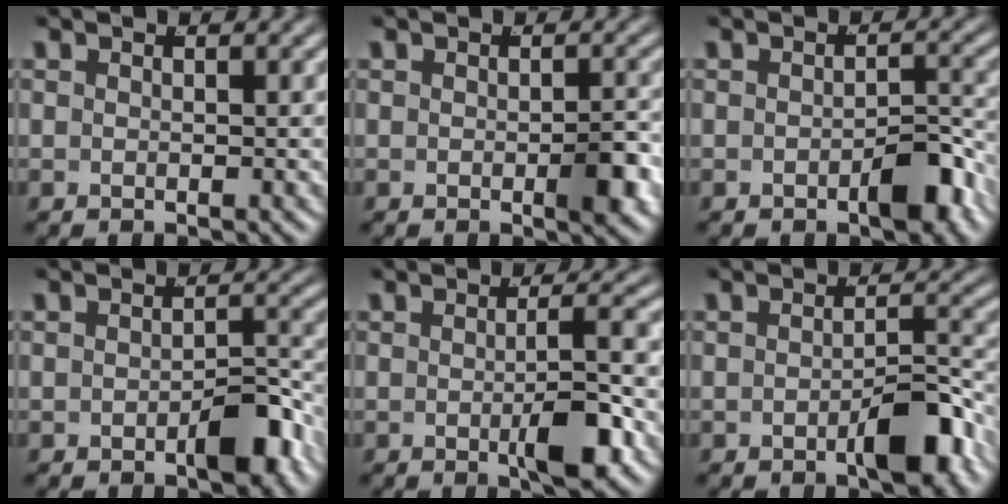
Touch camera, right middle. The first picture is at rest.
{"total": 2.3, "force": [-0.7, 0.8, 2.0], "torque": [-0.030, -0.005, -0.014]}
{"total": 3.1, "force": [-1.7, 1.1, 2.4], "torque": [-0.028, -0.001, -0.026]}
{"total": 3.5, "force": [-1.8, 1.3, 2.7], "torque": [-0.033, -0.002, -0.027]}
{"total": 3.9, "force": [-1.1, 0.3, 3.7], "torque": [-0.042, 0.001, -0.021]}
{"total": 4.1, "force": [-2.2, 1.2, 3.3], "torque": [-0.038, -0.001, -0.036]}